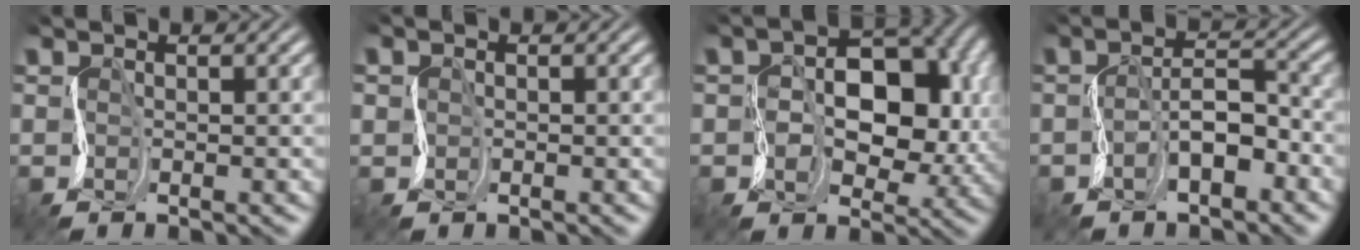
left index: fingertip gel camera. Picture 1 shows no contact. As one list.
[{"total": 1.3, "force": [-0.1, -0.4, -1.2], "torque": [0.000, 0.004, 0.001]}, {"total": 7.9, "force": [1.2, 5.4, 5.6], "torque": [-0.099, 0.011, 0.019]}, {"total": 1.7, "force": [-1.2, 0.6, 1.1], "torque": [-0.043, 0.013, -0.025]}]